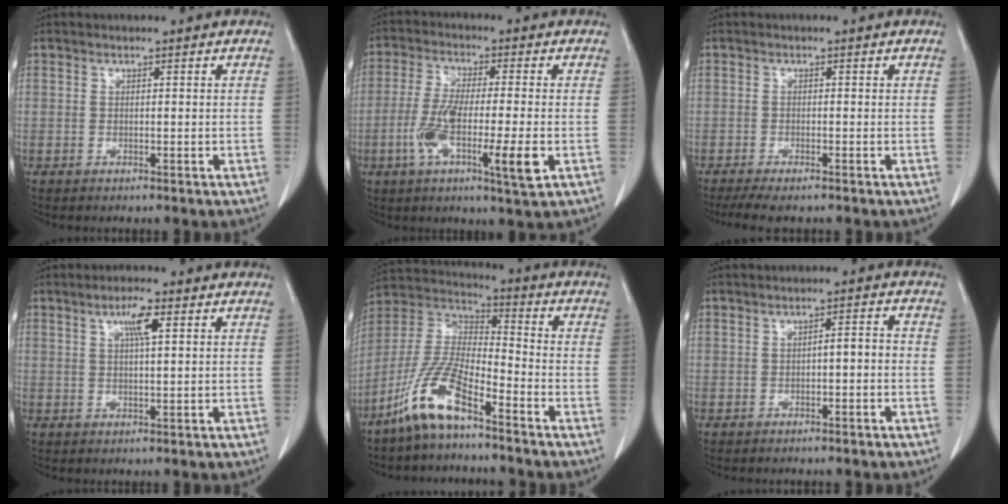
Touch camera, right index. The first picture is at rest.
{"total": 11.4, "force": [-3.2, 1.2, 10.9], "torque": [-0.197, -0.013, -0.057]}
{"total": 4.8, "force": [-3.9, 1.0, 2.7], "torque": [-0.042, -0.011, -0.061]}
{"total": 4.0, "force": [1.7, 0.5, 3.6], "torque": [-0.066, 0.001, 0.028]}
{"total": 11.8, "force": [-7.8, 2.5, 8.4], "torque": [-0.192, -0.002, -0.156]}
{"total": 2.0, "force": [-0.6, 0.7, 1.8], "torque": [-0.029, 0.007, -0.007]}